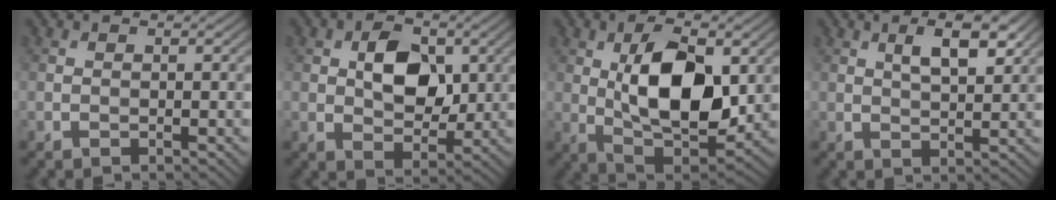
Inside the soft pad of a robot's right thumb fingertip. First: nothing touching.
{"total": 7.2, "force": [1.5, 4.7, 5.2], "torque": [-0.084, 0.001, 0.020]}
{"total": 12.6, "force": [1.5, 6.2, 10.9], "torque": [-0.190, -0.005, 0.034]}
{"total": 4.9, "force": [2.1, 1.8, 4.0], "torque": [-0.074, 0.000, 0.037]}